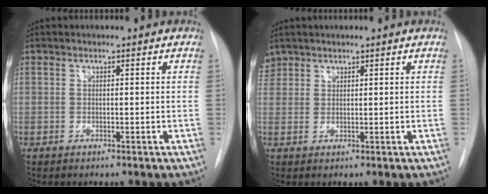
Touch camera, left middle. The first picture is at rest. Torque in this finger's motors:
{"motor_torque": [0.19, -0.39, 0.03, -0.06]}